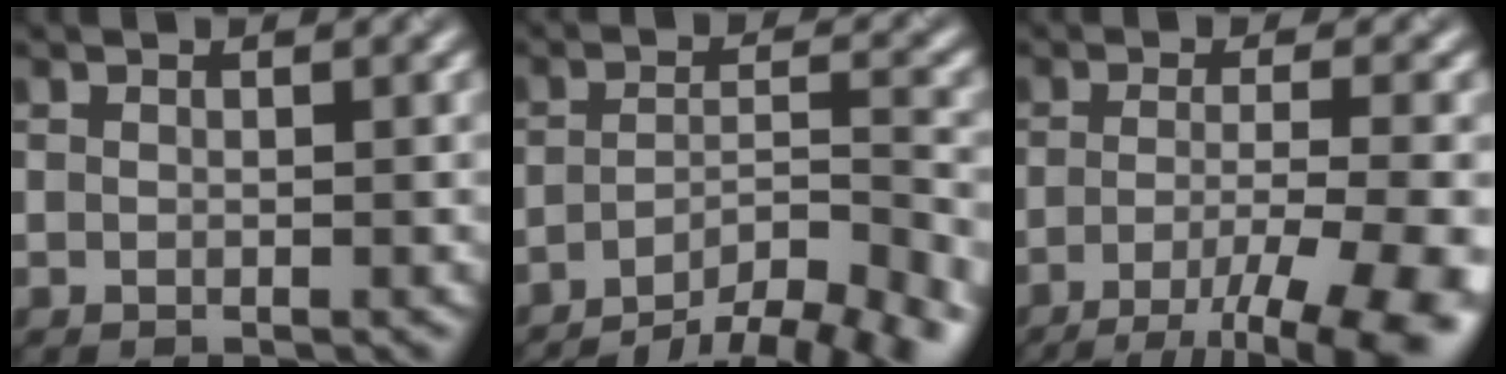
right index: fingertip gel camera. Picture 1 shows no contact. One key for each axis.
{"total": 9.3, "fx": -7.2, "fy": 2.6, "fz": 5.2, "tx": -0.076, "ty": -0.007, "tz": -0.110}
{"total": 11.0, "fx": -5.9, "fy": 2.9, "fz": 8.9, "tx": -0.129, "ty": -0.018, "tz": -0.083}